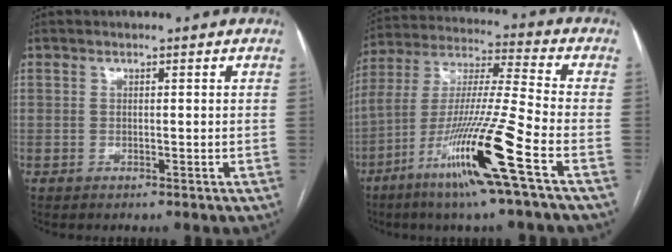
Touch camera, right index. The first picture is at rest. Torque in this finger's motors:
{"motor_torque": [2.12, -0.02, 1.05, 0.21]}